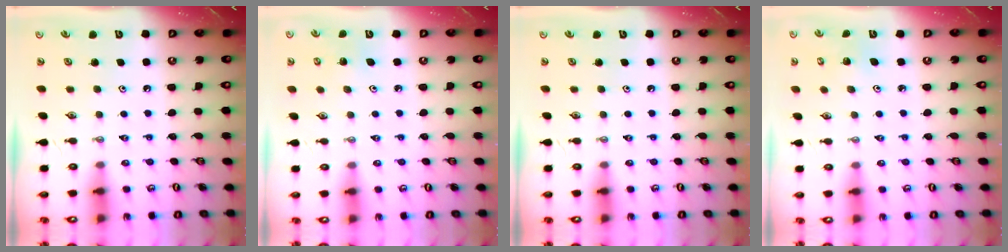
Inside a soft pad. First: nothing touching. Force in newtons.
{"total": 3.7, "press": 3.7, "slide": 0.4}
{"total": 0.0}
{"total": 2.8, "press": 2.8, "slide": 0.2}